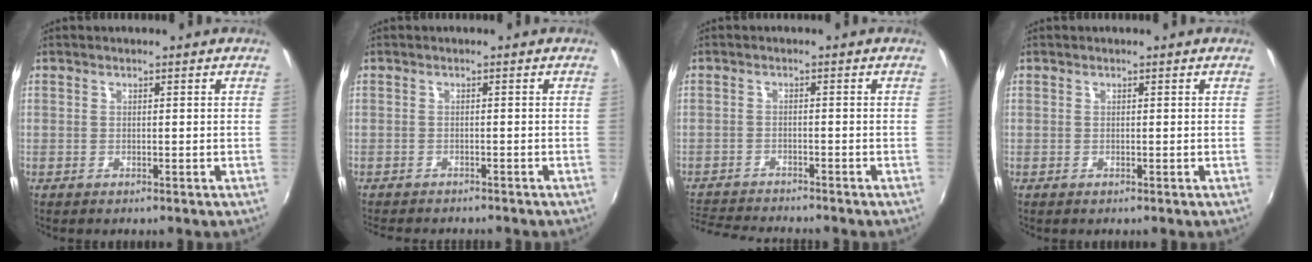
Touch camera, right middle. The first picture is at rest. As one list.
[{"total": 4.9, "force": [-4.5, 1.0, 1.6], "torque": [-0.042, -0.016, -0.069]}, {"total": 7.7, "force": [-7.4, 0.8, 1.9], "torque": [-0.061, -0.011, -0.128]}, {"total": 0.0}]